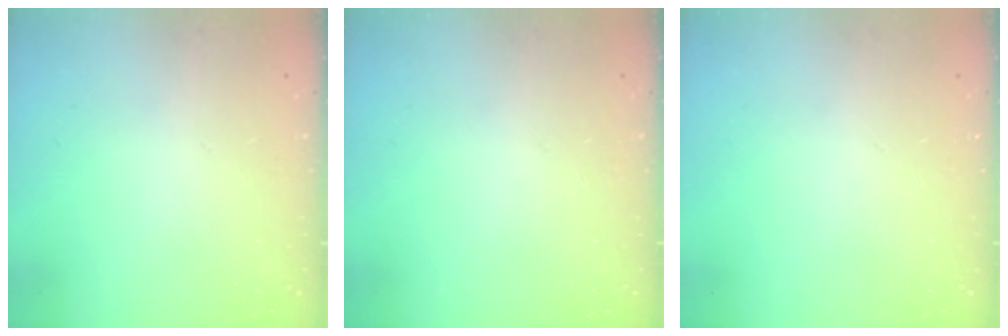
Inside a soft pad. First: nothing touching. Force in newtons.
{"total": 0.0}
{"total": 0.0}